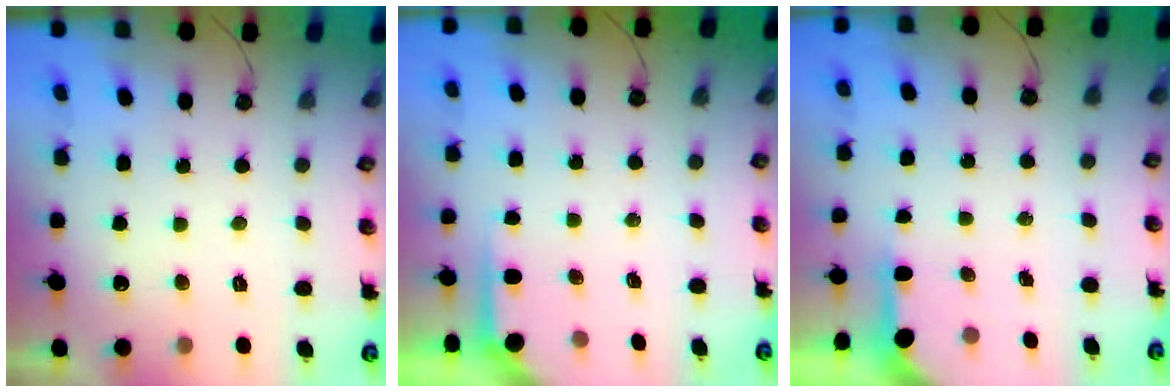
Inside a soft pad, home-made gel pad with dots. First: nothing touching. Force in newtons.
{"total": 3.5, "press": 3.5, "slide": 0.3}
{"total": 3.2, "press": 3.2, "slide": 0.3}